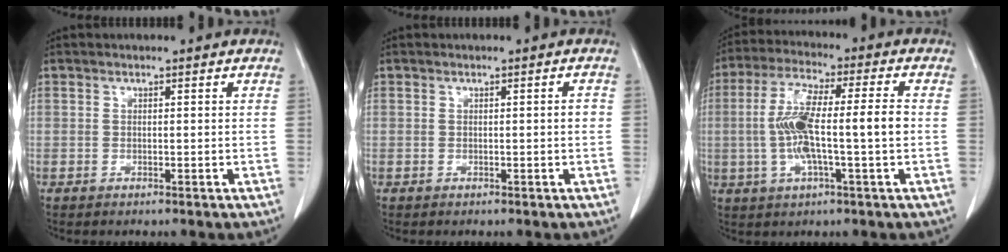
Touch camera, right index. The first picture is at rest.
{"total": 0.9, "force": [-0.1, 0.1, 0.9], "torque": [-0.011, 0.000, 0.001]}
{"total": 11.6, "force": [-0.7, 1.3, 11.5], "torque": [-0.224, 0.016, -0.015]}